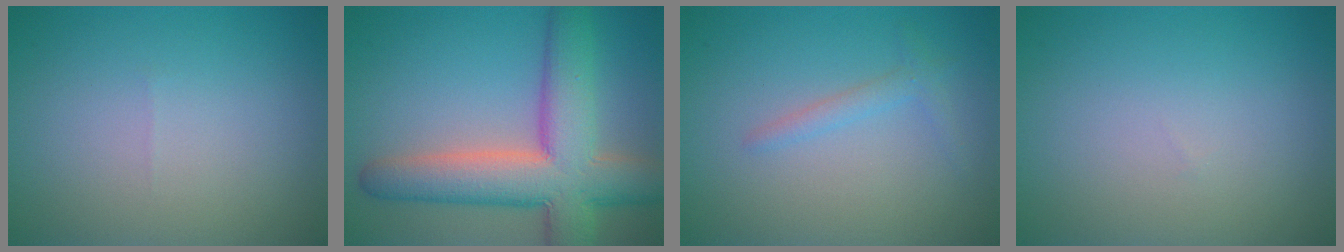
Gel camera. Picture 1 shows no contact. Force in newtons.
{"total": 9.8, "press": 9.8, "slide": 0.7}
{"total": 1.4, "press": 1.4, "slide": 0.1}
{"total": 0.0}